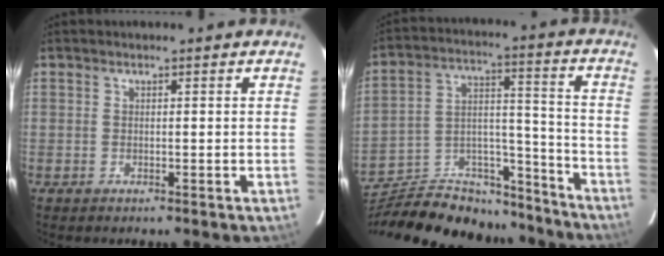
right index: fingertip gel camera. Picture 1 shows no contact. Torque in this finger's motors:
{"motor_torque": [0.95, -1.18, 0.55, 0.09]}